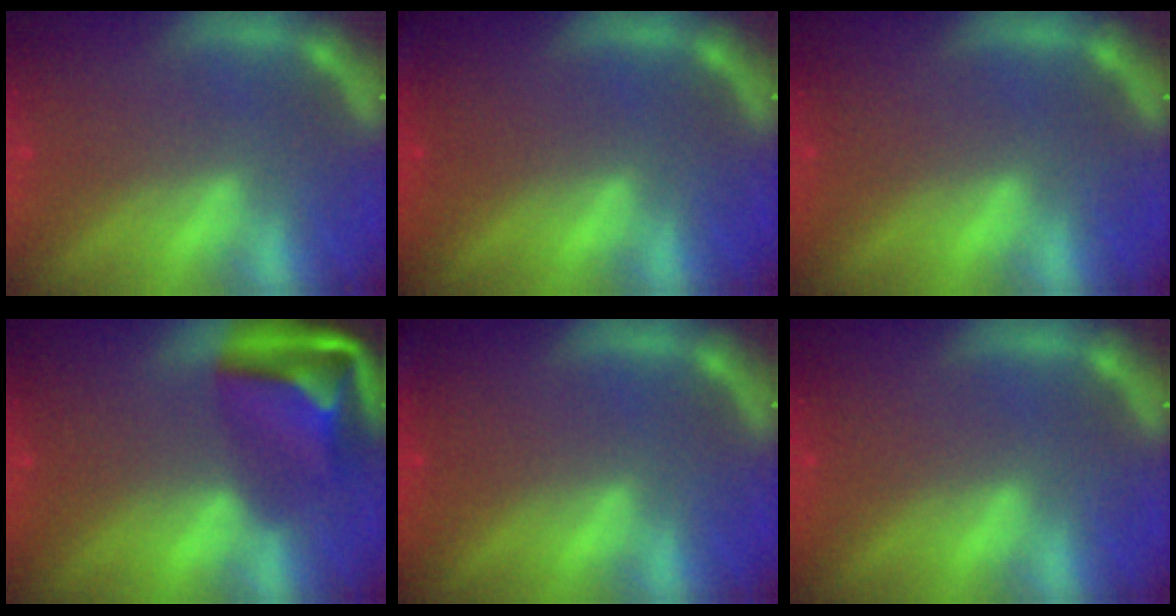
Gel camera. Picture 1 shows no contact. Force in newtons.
{"total": 0.9}
{"total": 0.0}
{"total": 9.5}
{"total": 0.9}
{"total": 0.0}